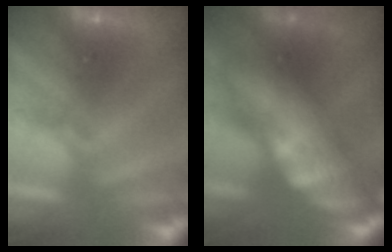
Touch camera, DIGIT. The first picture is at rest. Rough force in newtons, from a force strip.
{"total": 7.2}